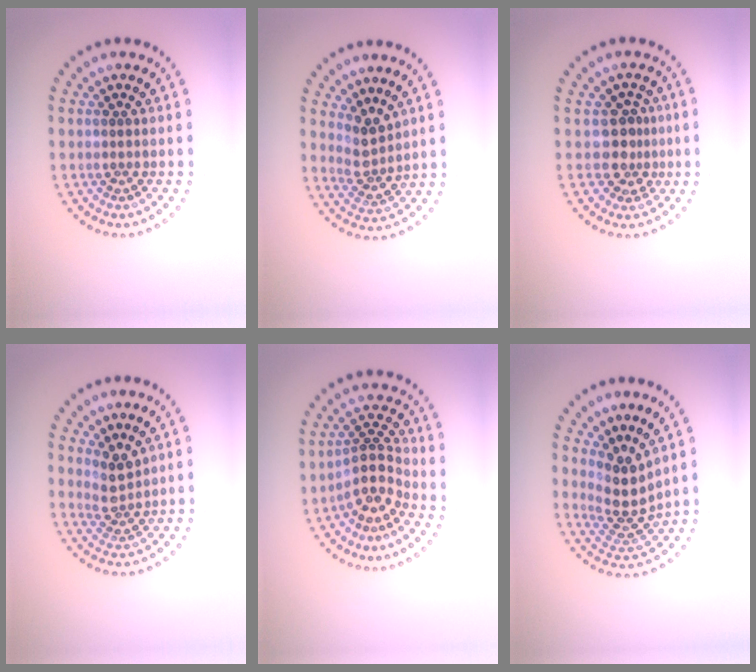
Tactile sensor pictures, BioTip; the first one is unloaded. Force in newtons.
{"total": 2.8, "press": 2.1, "slide": 1.9}
{"total": 2.6, "press": 2.0, "slide": 1.7}
{"total": 2.6, "press": 2.0, "slide": 1.6}
{"total": 3.5, "press": 2.6, "slide": 2.3}
{"total": 3.8, "press": 2.8, "slide": 2.5}